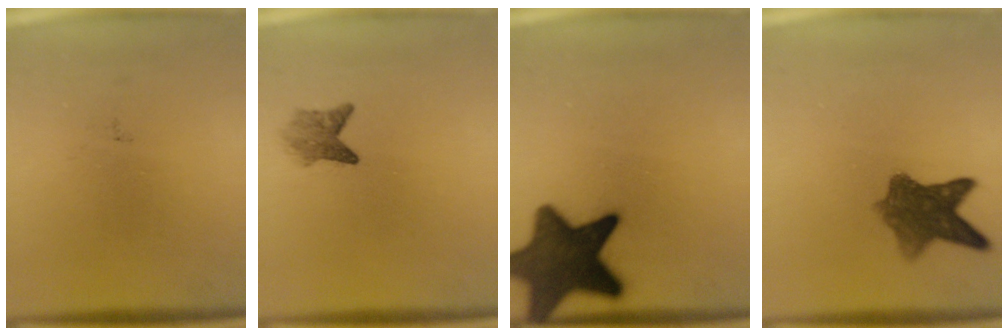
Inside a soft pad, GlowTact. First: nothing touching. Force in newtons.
{"total": 2.6}
{"total": 14.1}
{"total": 7.2}